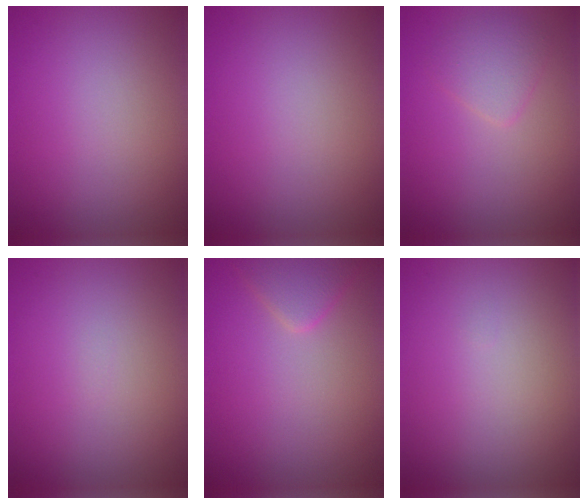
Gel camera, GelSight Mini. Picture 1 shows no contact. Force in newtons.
{"total": 0.0}
{"total": 2.1, "press": 2.1, "slide": 0.1}
{"total": 0.0}
{"total": 2.3, "press": 2.3, "slide": 0.2}
{"total": 0.0}